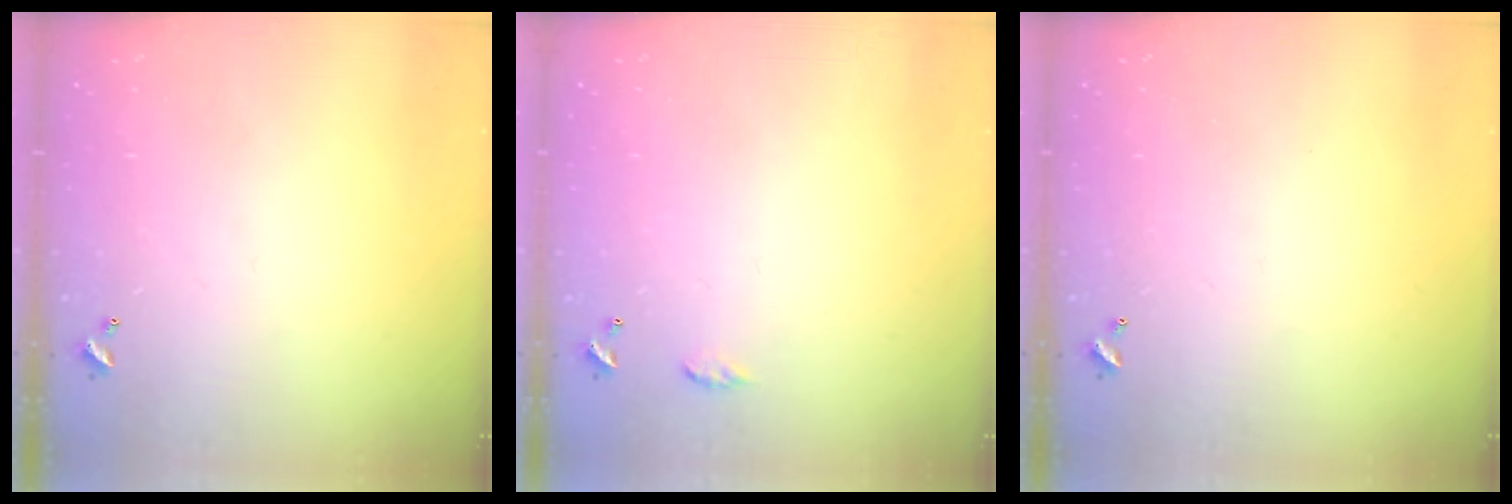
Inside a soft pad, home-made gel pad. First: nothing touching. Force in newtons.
{"total": 4.7, "press": 4.7, "slide": 0.6}
{"total": 0.0}